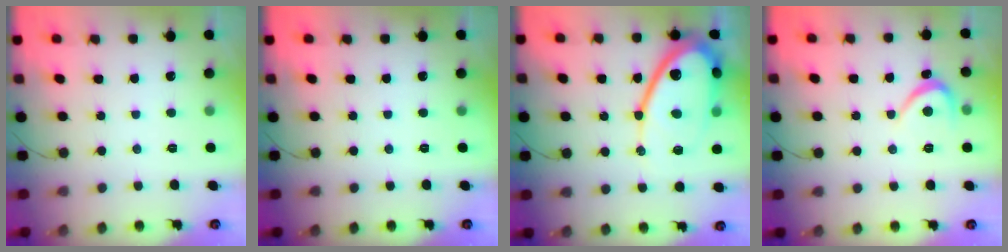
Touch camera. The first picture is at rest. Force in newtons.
{"total": 0.0}
{"total": 17.8, "press": 17.7, "slide": 1.3}
{"total": 3.3, "press": 3.2, "slide": 0.4}